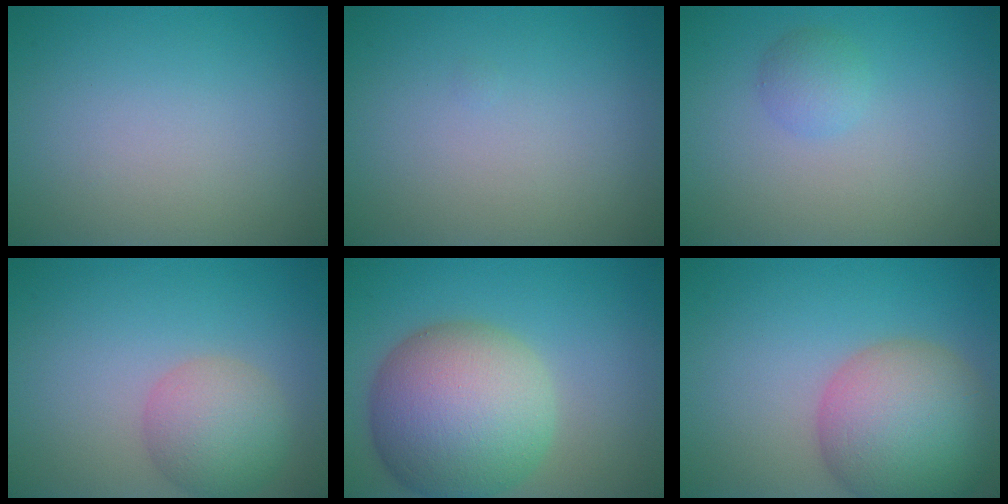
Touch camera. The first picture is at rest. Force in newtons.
{"total": 0.0}
{"total": 1.6, "press": 1.6, "slide": 0.1}
{"total": 4.5, "press": 4.5, "slide": 0.2}
{"total": 11.5, "press": 11.5, "slide": 0.5}
{"total": 9.6, "press": 9.5, "slide": 0.6}